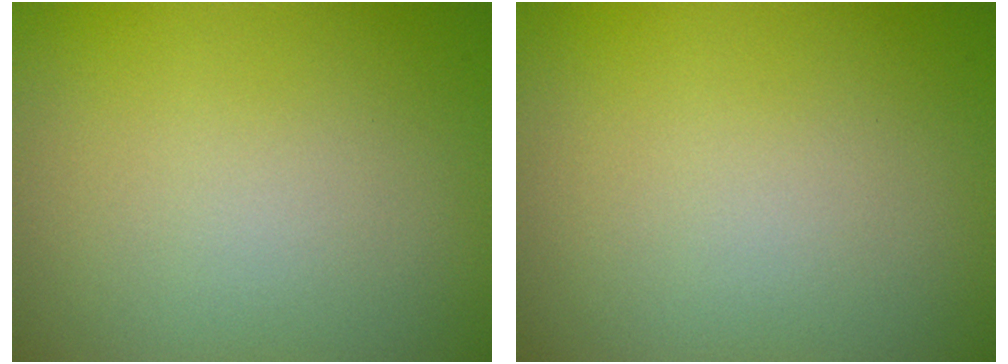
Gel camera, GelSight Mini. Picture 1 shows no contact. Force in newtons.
{"total": 0.0}